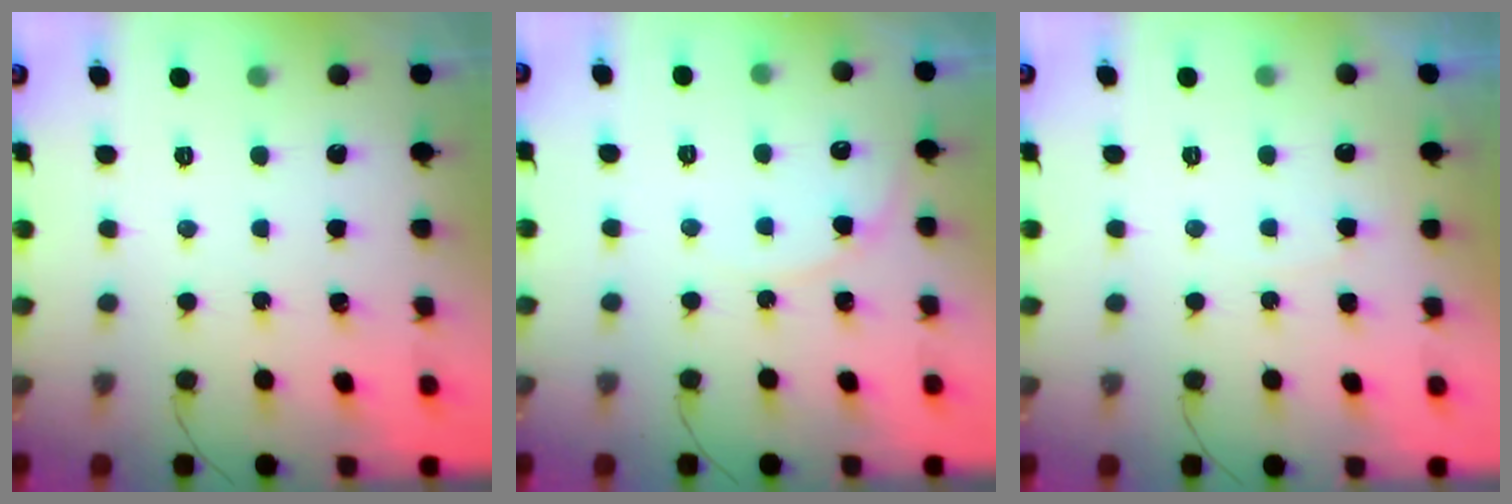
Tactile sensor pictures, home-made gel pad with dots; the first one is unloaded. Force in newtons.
{"total": 5.6, "press": 5.6, "slide": 0.6}
{"total": 3.7, "press": 3.6, "slide": 0.4}